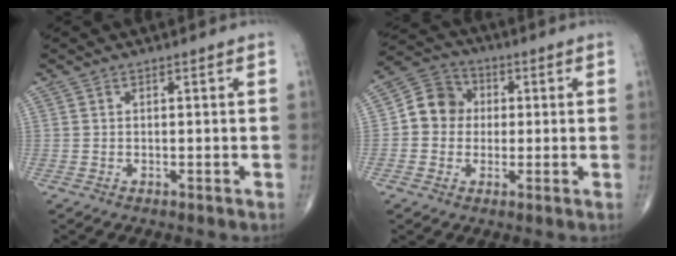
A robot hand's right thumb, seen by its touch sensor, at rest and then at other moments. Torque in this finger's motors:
{"motor_torque": [0.22, 0.16, 0.17, -0.33, 0.02]}